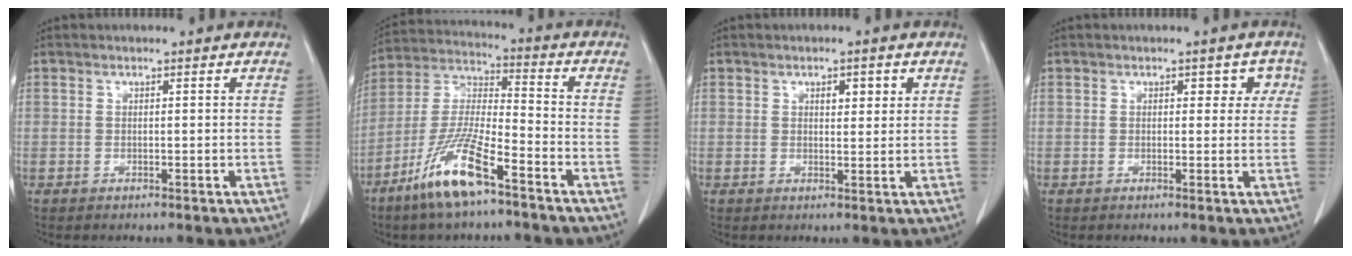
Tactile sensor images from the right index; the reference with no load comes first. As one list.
[{"total": 12.6, "force": [-7.6, 1.7, 9.9], "torque": [-0.207, -0.020, -0.148]}, {"total": 2.8, "force": [1.3, 1.2, 2.2], "torque": [-0.032, 0.001, 0.019]}, {"total": 3.1, "force": [1.1, 2.1, 2.0], "torque": [-0.008, 0.012, 0.010]}]